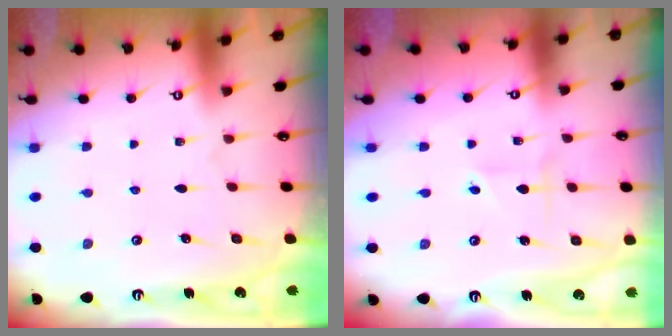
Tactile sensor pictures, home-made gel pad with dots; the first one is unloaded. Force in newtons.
{"total": 1.8, "press": 1.7, "slide": 0.4}